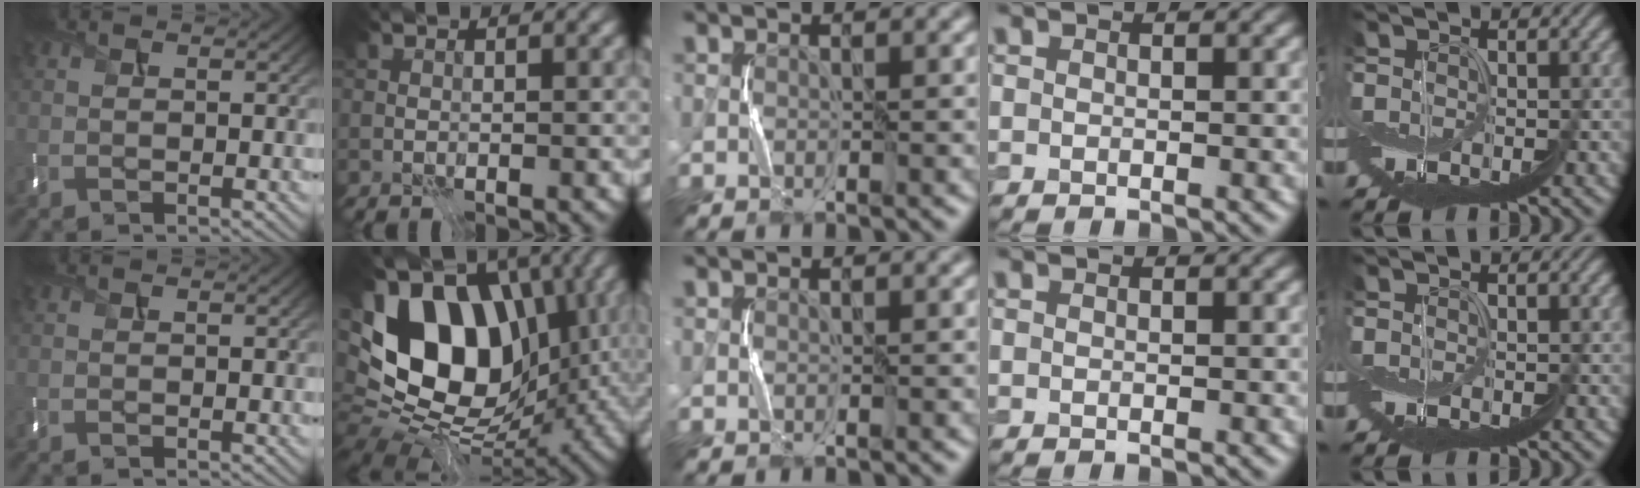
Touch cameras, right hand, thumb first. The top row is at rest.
{"index": {"total": 15.9, "force": [1.4, 10.6, 11.7], "torque": [-0.210, -0.001, 0.011]}}